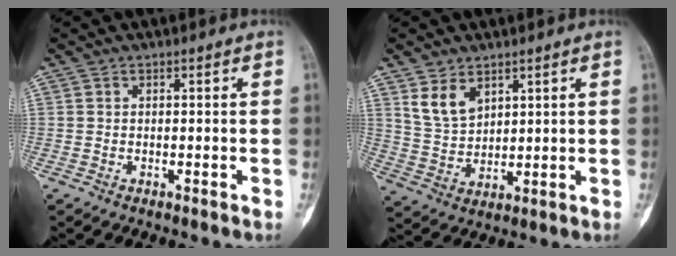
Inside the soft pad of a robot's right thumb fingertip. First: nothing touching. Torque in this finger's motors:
{"motor_torque": [-0.15, 0.15, 0.04, 0.02, 0.02]}